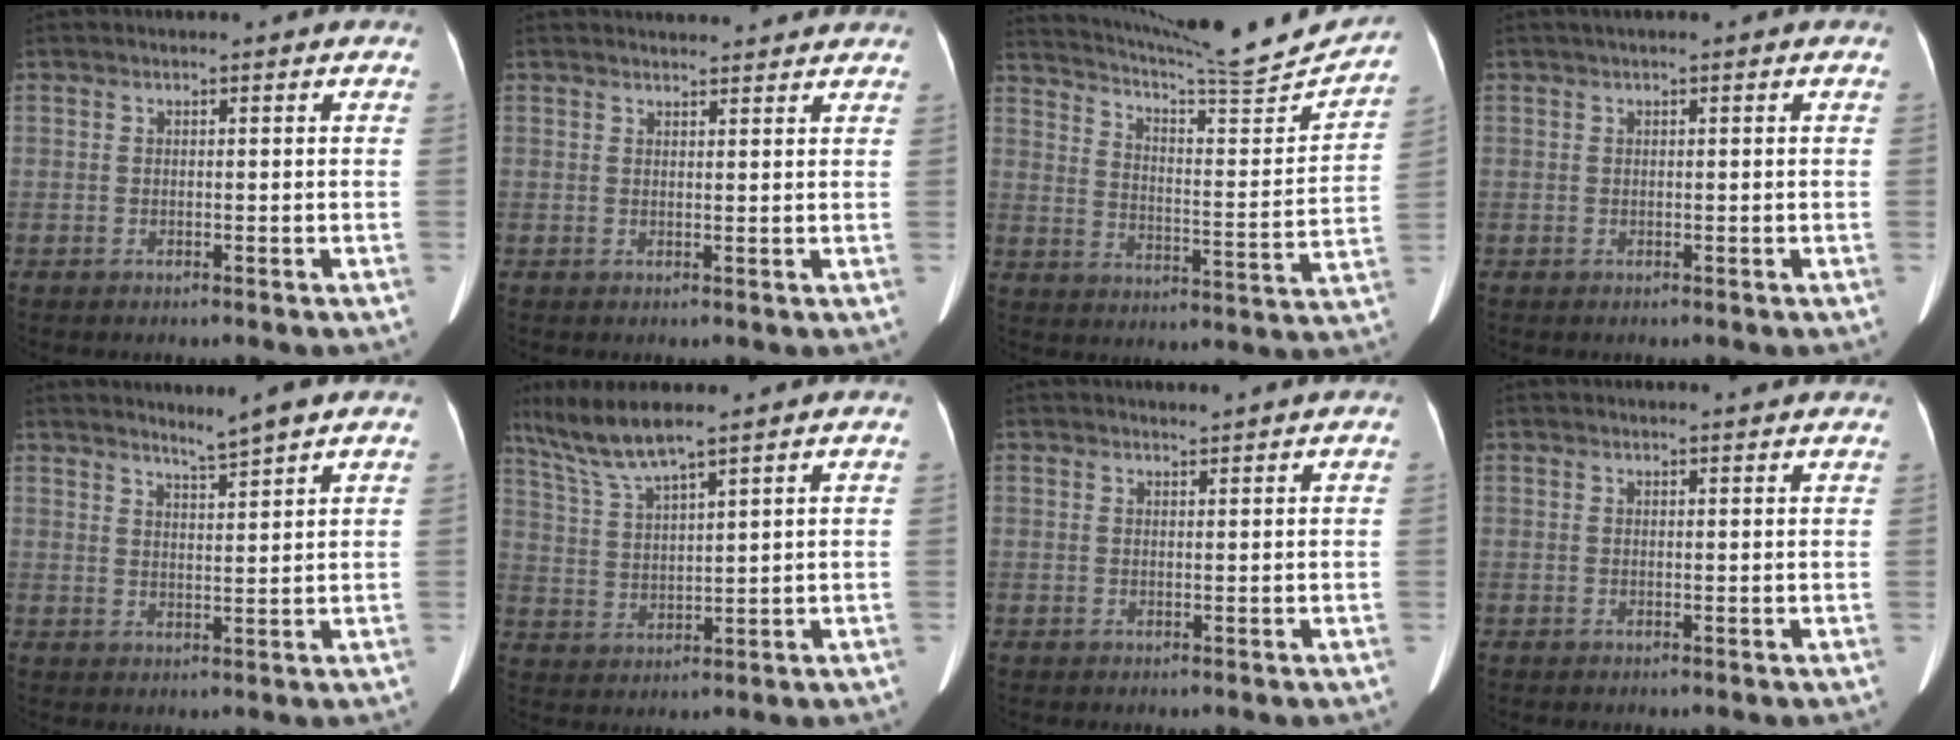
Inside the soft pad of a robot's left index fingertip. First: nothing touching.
{"total": 6.3, "force": [6.1, 0.9, 1.1], "torque": [-0.010, 0.021, 0.066]}
{"total": 19.7, "force": [18.8, 0.1, 5.9], "torque": [-0.103, -0.051, 0.263]}
{"total": 1.5, "force": [1.2, 0.1, 1.0], "torque": [-0.012, 0.025, 0.019]}
{"total": 3.5, "force": [3.1, -1.0, 1.3], "torque": [-0.031, -0.010, 0.062]}
{"total": 7.9, "force": [6.6, -0.4, 4.3], "torque": [-0.095, 0.003, 0.135]}
{"total": 1.4, "force": [1.3, -0.3, 0.2], "torque": [-0.004, 0.004, 0.024]}
{"total": 1.9, "force": [1.9, 0.1, 0.5], "torque": [-0.011, 0.002, 0.022]}